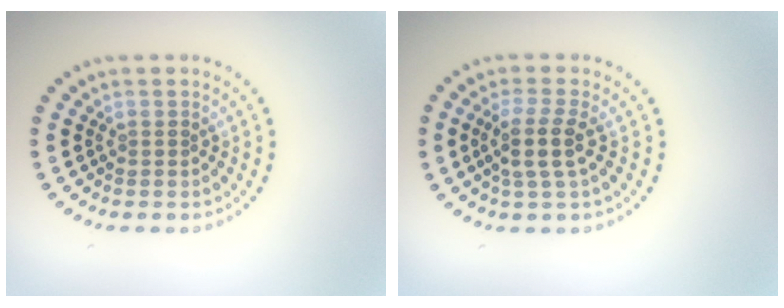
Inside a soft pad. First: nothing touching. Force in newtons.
{"total": 2.7, "press": 2.3, "slide": 1.5}